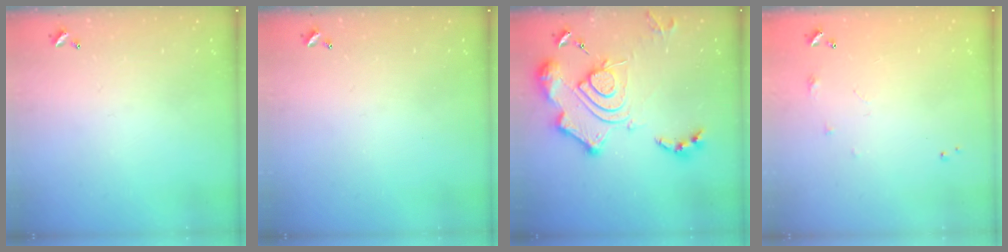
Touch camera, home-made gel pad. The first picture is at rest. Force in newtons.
{"total": 0.0}
{"total": 18.3, "press": 18.2, "slide": 1.7}
{"total": 5.9, "press": 5.9, "slide": 0.8}